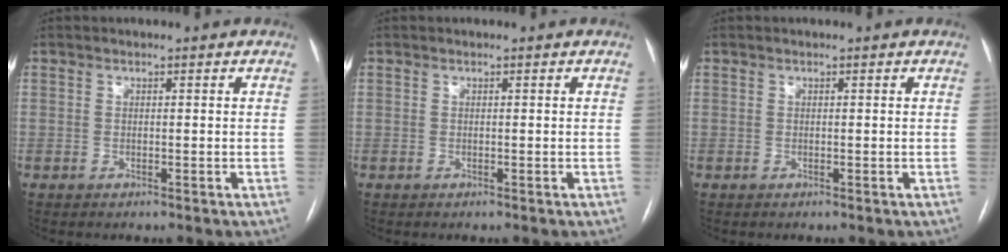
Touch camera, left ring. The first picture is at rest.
{"total": 0.0}
{"total": 0.0}